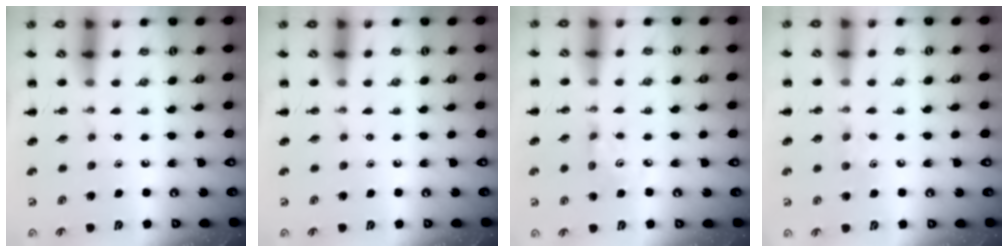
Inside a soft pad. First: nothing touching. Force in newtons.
{"total": 0.0}
{"total": 3.4, "press": 3.3, "slide": 0.9}
{"total": 4.6, "press": 4.4, "slide": 1.4}